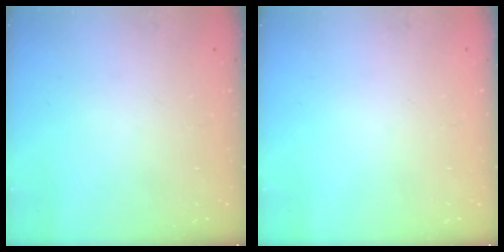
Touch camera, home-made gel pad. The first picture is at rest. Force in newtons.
{"total": 0.0}